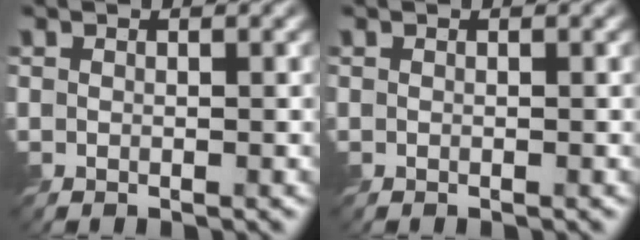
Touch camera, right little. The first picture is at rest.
{"total": 0.0}